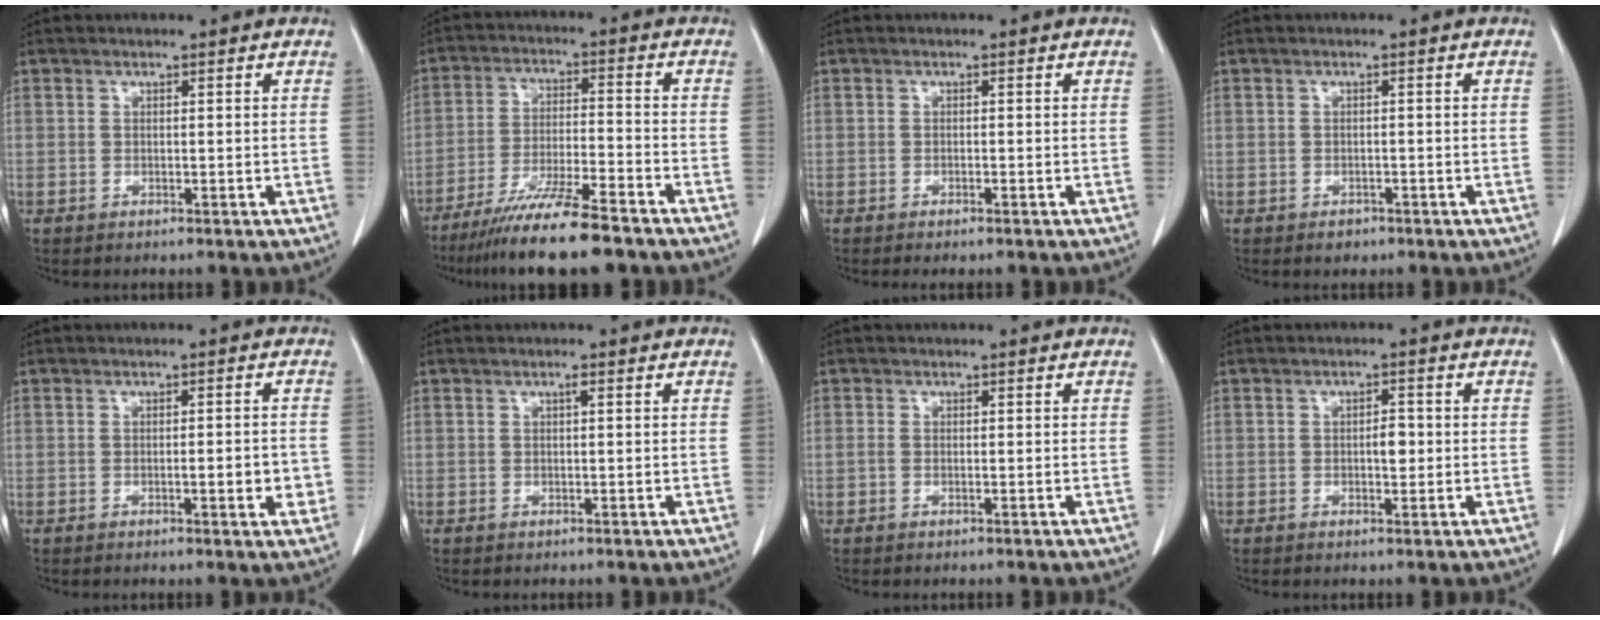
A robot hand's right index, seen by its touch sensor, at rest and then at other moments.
{"total": 12.9, "force": [-10.1, 0.5, 8.0], "torque": [-0.136, -0.034, -0.170]}
{"total": 1.1, "force": [-0.9, 0.1, 0.6], "torque": [-0.013, -0.003, -0.012]}
{"total": 1.5, "force": [-1.0, 1.0, 0.4], "torque": [-0.007, 0.002, -0.011]}
{"total": 3.7, "force": [-0.8, 0.8, 3.5], "torque": [-0.047, 0.000, -0.009]}
{"total": 0.6, "force": [0.2, 0.1, 0.6], "torque": [-0.011, 0.001, 0.003]}
{"total": 2.8, "force": [-0.9, 1.3, 2.3], "torque": [-0.064, 0.008, -0.022]}
{"total": 2.3, "force": [-0.1, 1.0, 2.1], "torque": [-0.032, 0.003, -0.001]}